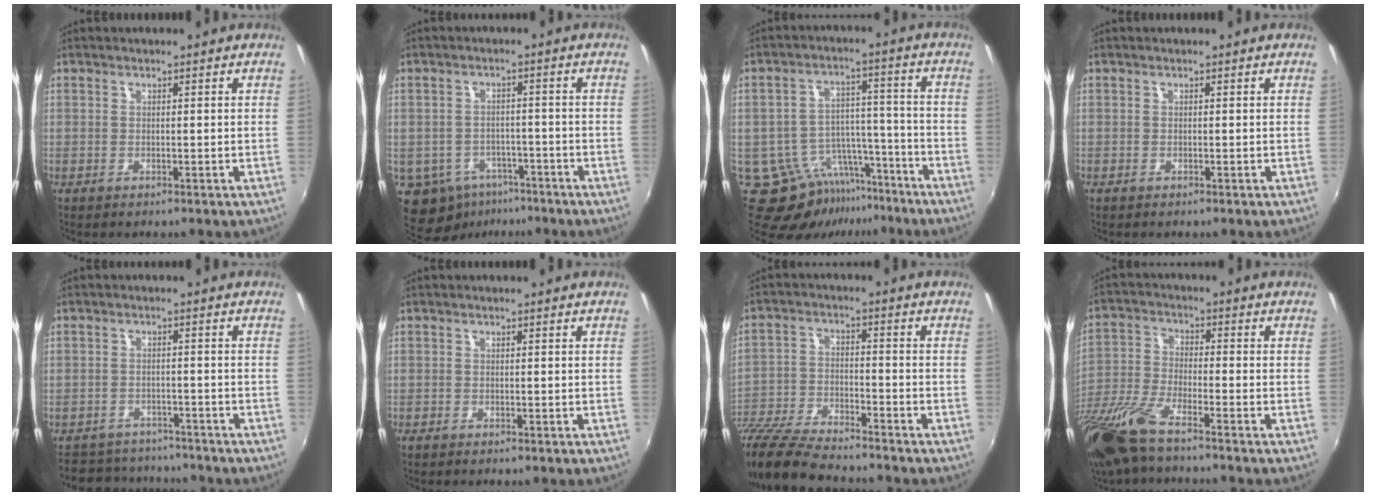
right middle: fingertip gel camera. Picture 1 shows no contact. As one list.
[{"total": 10.1, "force": [-5.5, 7.6, 3.7], "torque": [-0.105, -0.002, -0.067]}, {"total": 12.2, "force": [-8.7, 7.2, 4.7], "torque": [-0.090, 0.019, -0.115]}, {"total": 0.0}, {"total": 9.9, "force": [-8.9, 3.6, 2.2], "torque": [-0.059, 0.008, -0.129]}, {"total": 1.0, "force": [-0.8, 0.4, 0.4], "torque": [-0.010, -0.004, -0.016]}, {"total": 15.2, "force": [-13.1, 3.2, 6.9], "torque": [-0.162, -0.024, -0.246]}, {"total": 16.3, "force": [-11.9, 3.1, 10.7], "torque": [-0.242, -0.035, -0.240]}]